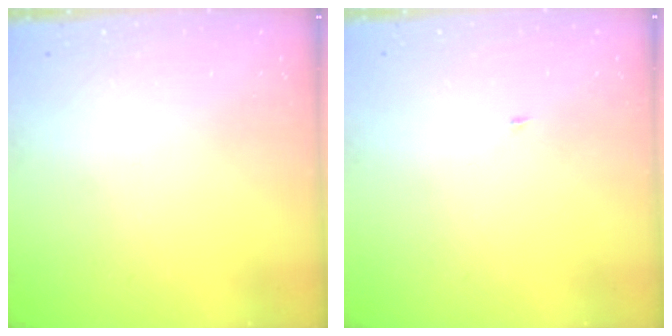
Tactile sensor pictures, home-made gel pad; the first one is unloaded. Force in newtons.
{"total": 1.8, "press": 1.8, "slide": 0.2}